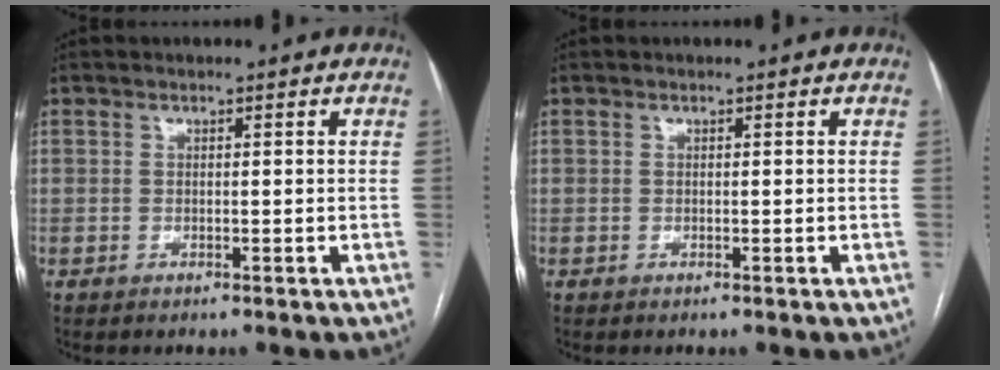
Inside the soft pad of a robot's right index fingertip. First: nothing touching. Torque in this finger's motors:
{"motor_torque": [0.00, 0.00, 0.00, 0.00]}